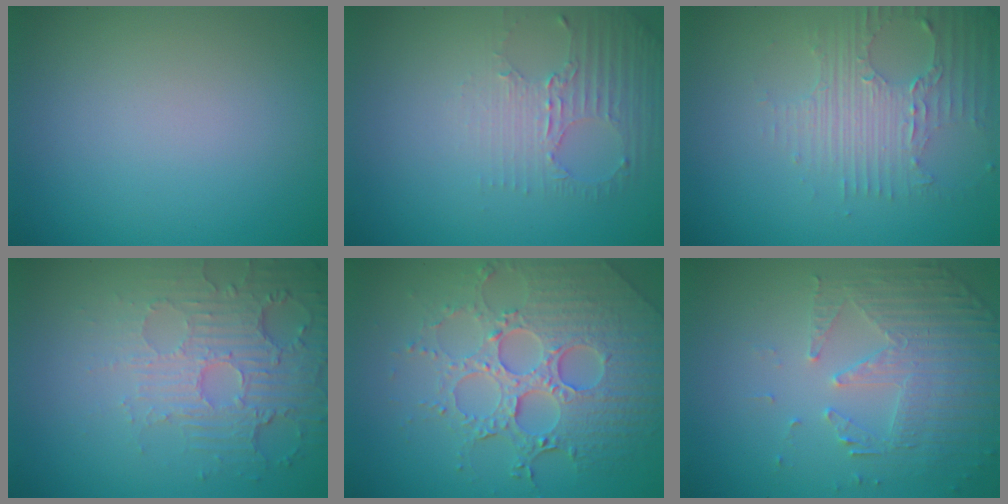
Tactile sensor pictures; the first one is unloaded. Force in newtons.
{"total": 2.6, "press": 1.9, "slide": 1.9}
{"total": 4.7, "press": 3.2, "slide": 3.4}
{"total": 5.6, "press": 3.5, "slide": 4.3}
{"total": 7.8, "press": 5.8, "slide": 5.2}
{"total": 5.1, "press": 3.6, "slide": 3.6}